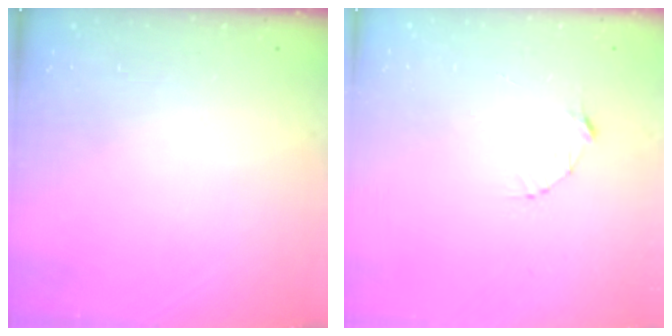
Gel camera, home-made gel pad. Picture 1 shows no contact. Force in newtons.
{"total": 3.1, "press": 3.1, "slide": 0.3}